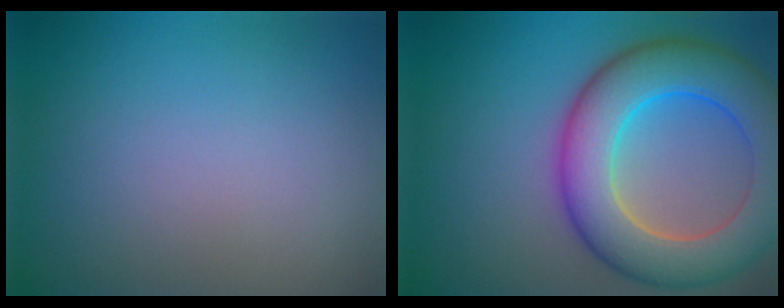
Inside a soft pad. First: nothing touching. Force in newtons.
{"total": 10.3, "press": 10.3, "slide": 0.4}